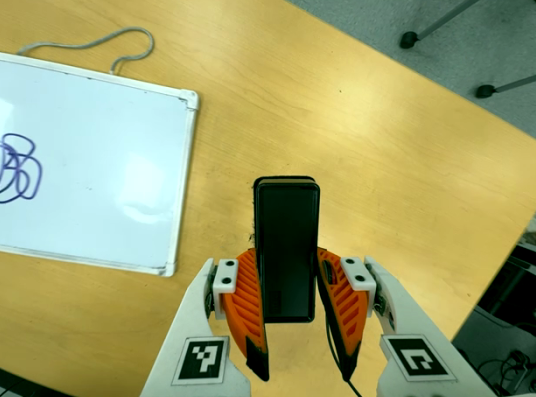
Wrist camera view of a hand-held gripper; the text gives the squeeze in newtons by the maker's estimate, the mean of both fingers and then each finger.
{"total": 4.8, "left": 3.4, "right": 6.2}